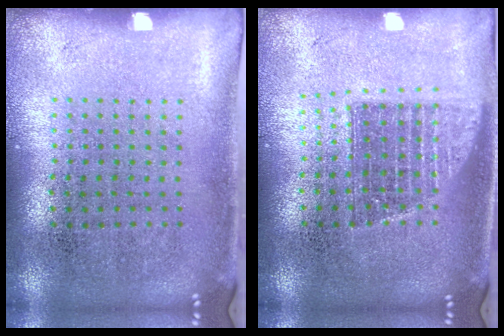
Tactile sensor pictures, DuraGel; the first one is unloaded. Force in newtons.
{"total": 1.3, "press": 1.1, "slide": 0.7}